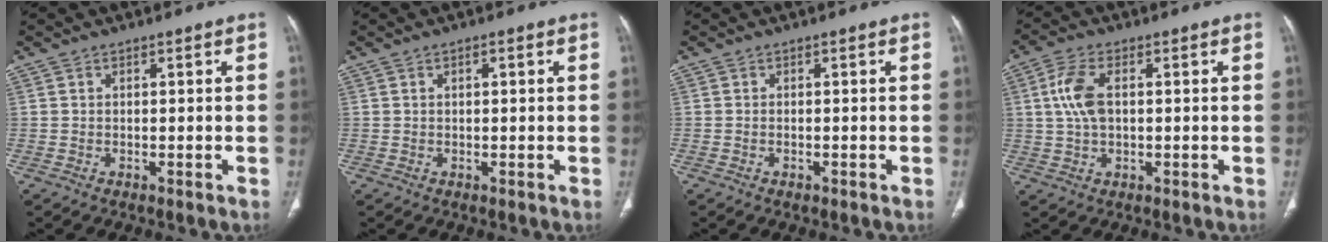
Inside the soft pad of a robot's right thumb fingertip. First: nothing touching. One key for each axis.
{"total": 0.9, "fx": 0.2, "fy": 0.3, "fz": 0.8, "tx": -0.014, "ty": 0.002, "tz": 0.003}
{"total": 0.5, "fx": -0.4, "fy": 0.2, "fz": 0.3, "tx": -0.008, "ty": 0.003, "tz": -0.004}
{"total": 7.0, "fx": 1.0, "fy": 3.7, "fz": 5.8, "tx": -0.131, "ty": 0.009, "tz": 0.020}